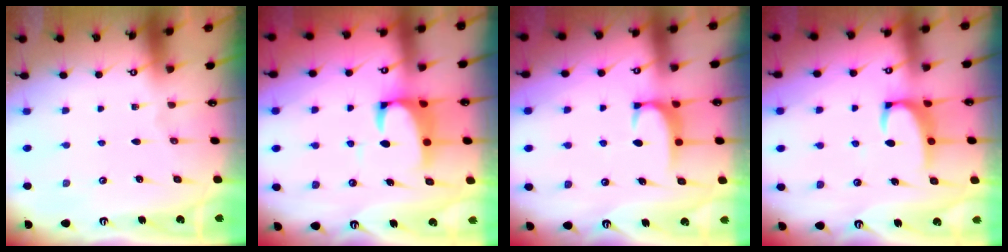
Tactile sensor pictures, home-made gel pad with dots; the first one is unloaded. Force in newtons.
{"total": 3.6, "press": 3.4, "slide": 1.0}
{"total": 1.7, "press": 1.6, "slide": 0.5}
{"total": 3.5, "press": 3.5, "slide": 0.7}